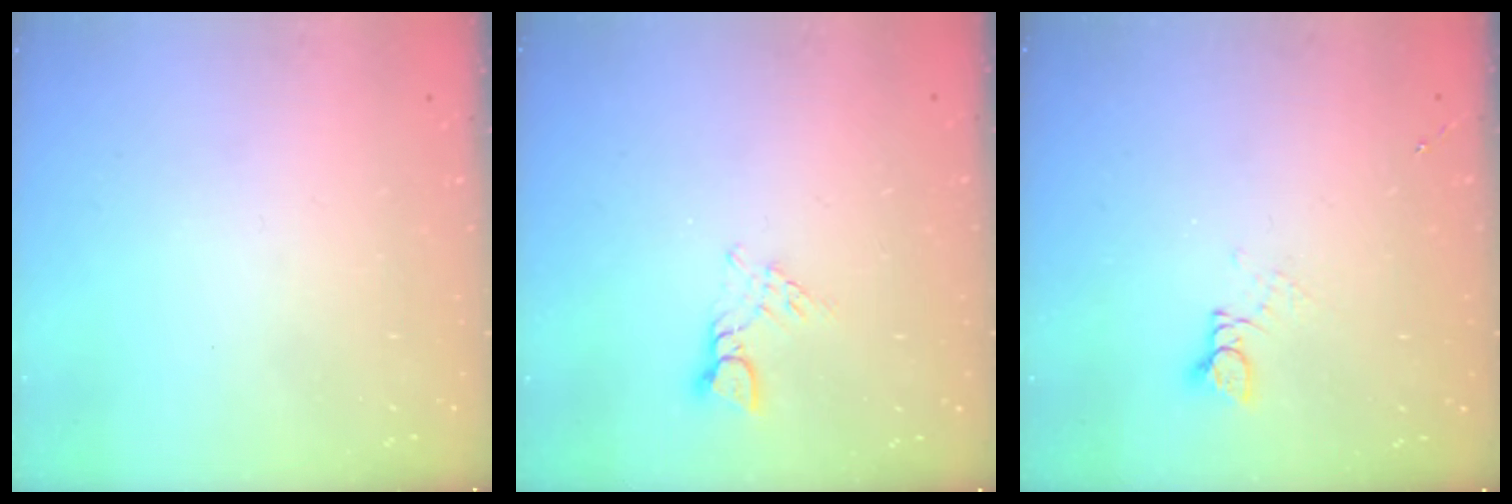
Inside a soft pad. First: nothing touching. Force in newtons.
{"total": 2.8, "press": 2.8, "slide": 0.3}
{"total": 2.5, "press": 2.5, "slide": 0.2}